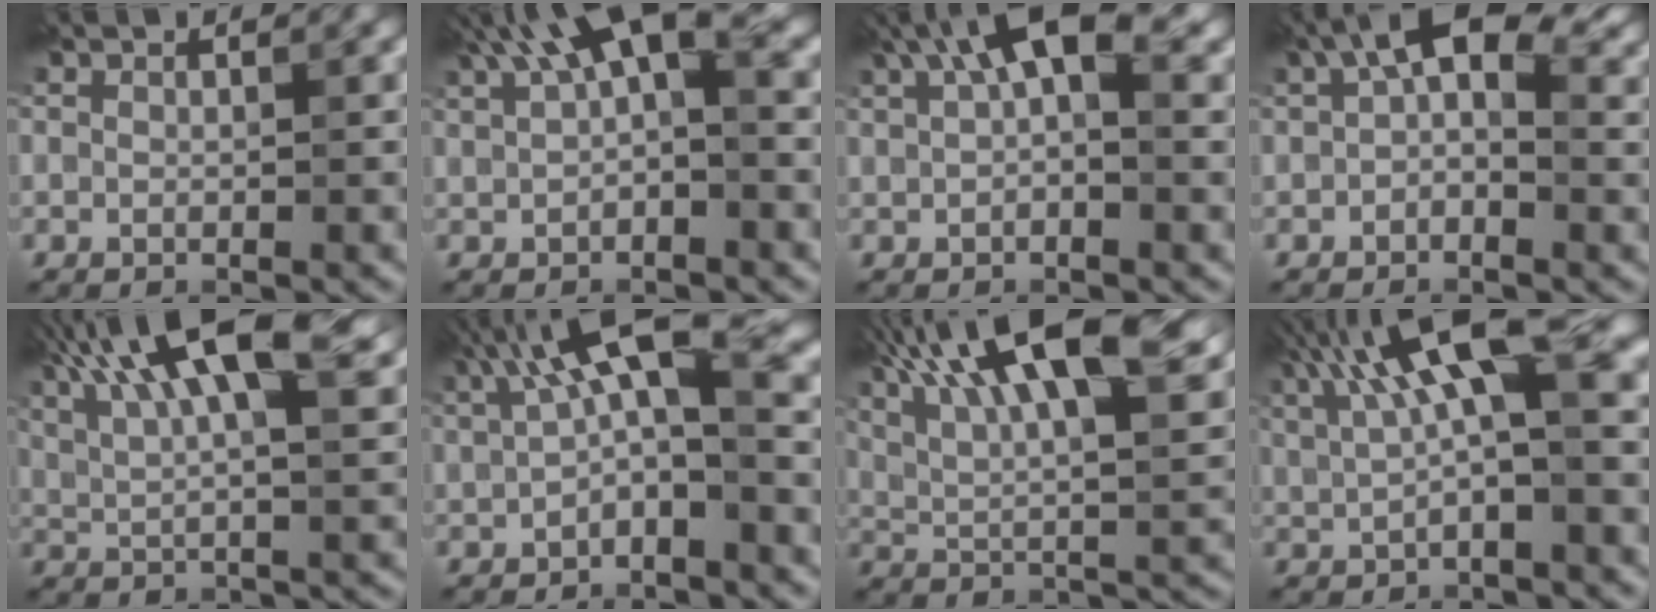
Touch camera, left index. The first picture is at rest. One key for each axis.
{"total": 6.5, "fx": 3.0, "fy": 2.3, "fz": 5.3, "tx": -0.084, "ty": 0.016, "tz": 0.043}
{"total": 6.8, "fx": 3.0, "fy": 2.7, "fz": 5.4, "tx": -0.084, "ty": 0.019, "tz": 0.040}
{"total": 6.7, "fx": 1.9, "fy": 3.6, "fz": 5.4, "tx": -0.076, "ty": 0.018, "tz": 0.017}
{"total": 13.3, "fx": 6.8, "fy": 4.0, "fz": 10.7, "tx": -0.174, "ty": 0.026, "tz": 0.099}
{"total": 7.1, "fx": 1.8, "fy": 2.3, "fz": 6.5, "tx": -0.106, "ty": 0.015, "tz": 0.019}
{"total": 15.4, "fx": 8.1, "fy": 4.9, "fz": 12.2, "tx": -0.194, "ty": 0.021, "tz": 0.123}
{"total": 10.0, "fx": 3.4, "fy": 2.8, "fz": 8.9, "tx": -0.156, "ty": 0.016, "tz": 0.053}